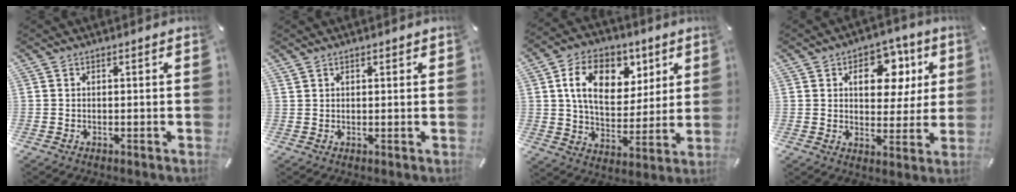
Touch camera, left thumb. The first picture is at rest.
{"total": 1.0, "force": [0.7, 0.6, 0.3], "torque": [-0.006, 0.000, 0.015]}
{"total": 15.4, "force": [6.2, 10.9, 9.0], "torque": [-0.140, -0.009, 0.112]}
{"total": 12.8, "force": [4.6, 8.8, 8.1], "torque": [-0.092, -0.012, 0.072]}